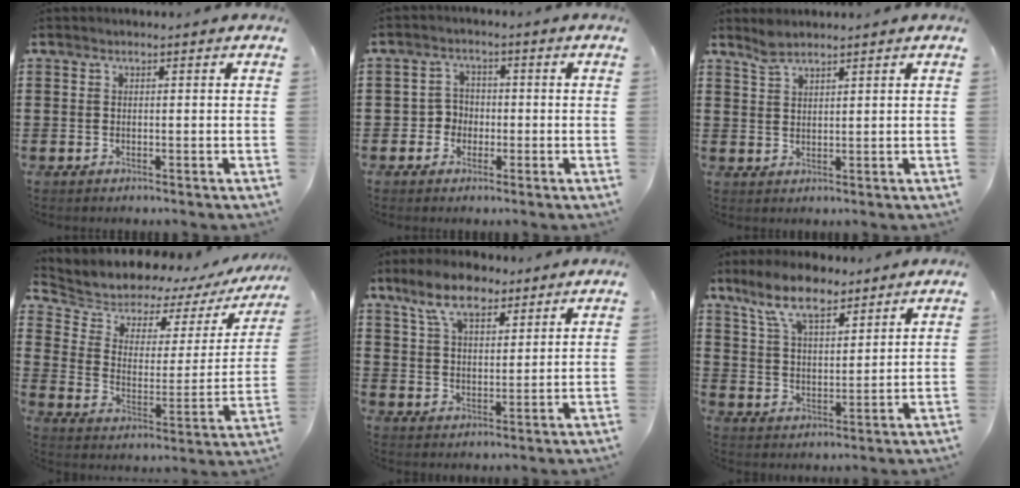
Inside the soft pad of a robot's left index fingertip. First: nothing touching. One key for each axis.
{"total": 3.2, "fx": -1.1, "fy": 2.9, "fz": 1.0, "tx": -0.030, "ty": 0.006, "tz": -0.025}
{"total": 2.4, "fx": 2.2, "fy": 0.5, "fz": 0.8, "tx": -0.020, "ty": 0.002, "tz": 0.043}
{"total": 6.3, "fx": 5.6, "fy": 2.6, "fz": 1.1, "tx": -0.053, "ty": -0.043, "tz": 0.094}
{"total": 8.6, "fx": 6.4, "fy": 3.6, "fz": 4.5, "tx": -0.101, "ty": -0.002, "tz": 0.117}
{"total": 9.3, "fx": 7.2, "fy": 3.2, "fz": 4.9, "tx": -0.116, "ty": -0.006, "tz": 0.134}